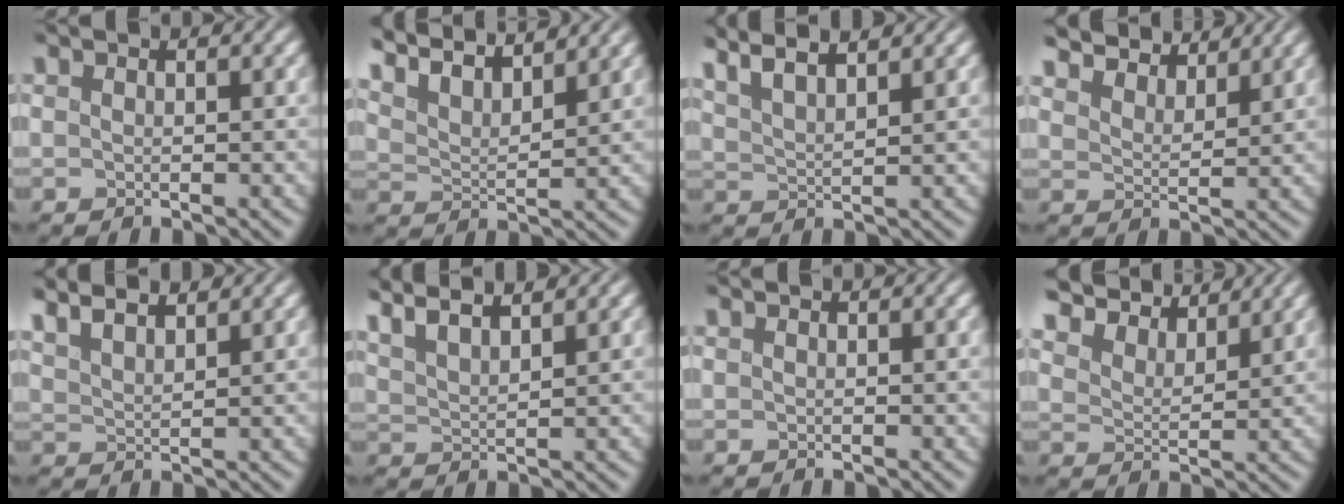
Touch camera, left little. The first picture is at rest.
{"total": 9.4, "force": [7.5, 2.7, 4.9], "torque": [-0.111, 0.024, 0.102]}
{"total": 5.0, "force": [3.7, 1.1, 3.1], "torque": [-0.069, 0.020, 0.051]}
{"total": 6.3, "force": [6.0, 1.1, 1.6], "torque": [-0.040, 0.004, 0.083]}
{"total": 4.4, "force": [3.4, 1.2, 2.5], "torque": [-0.046, 0.017, 0.046]}
{"total": 5.6, "force": [4.2, 1.4, 3.4], "torque": [-0.083, 0.027, 0.056]}
{"total": 0.0}
{"total": 7.1, "force": [6.6, 1.5, 2.2], "torque": [-0.061, 0.011, 0.089]}